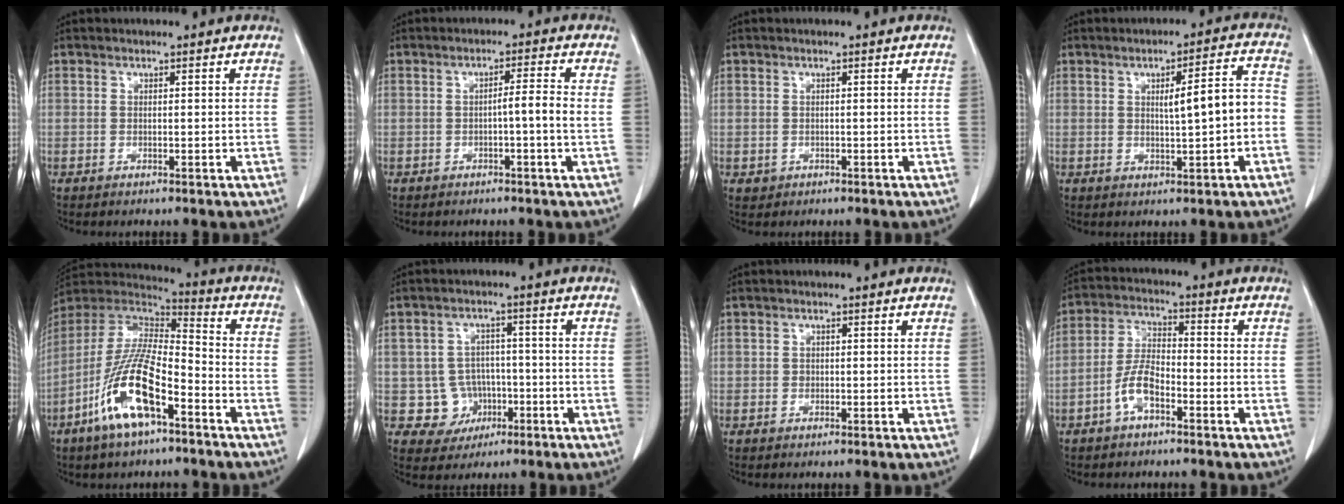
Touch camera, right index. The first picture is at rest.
{"total": 3.1, "force": [-0.6, -0.5, 3.0], "torque": [-0.045, 0.006, -0.009]}
{"total": 1.0, "force": [-0.3, 1.0, 0.2], "torque": [-0.008, 0.001, 0.001]}
{"total": 6.7, "force": [-0.4, 0.9, 6.6], "torque": [-0.094, 0.016, -0.002]}
{"total": 15.3, "force": [-7.3, 4.0, 12.9], "torque": [-0.270, -0.005, -0.133]}
{"total": 6.0, "force": [-1.5, 5.8, 0.6], "torque": [-0.006, 0.011, -0.015]}
{"total": 0.6, "force": [-0.1, 0.6, 0.2], "torque": [0.001, 0.004, -0.003]}
{"total": 6.0, "force": [-3.0, 2.4, 4.6], "torque": [-0.102, 0.010, -0.059]}